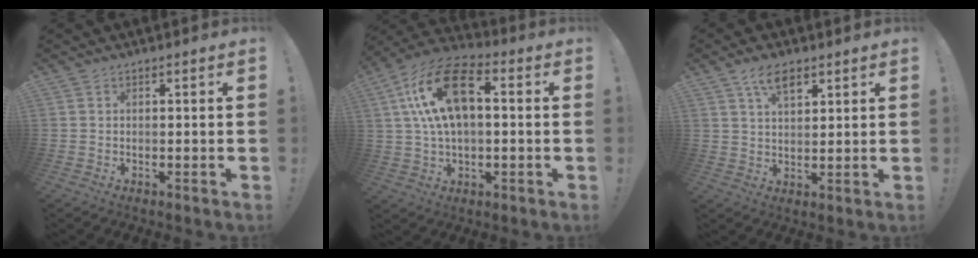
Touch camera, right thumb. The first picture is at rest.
{"total": 17.7, "force": [3.9, 10.1, 14.0], "torque": [-0.260, 0.013, 0.066]}
{"total": 7.3, "force": [4.4, 3.5, 4.7], "torque": [-0.075, -0.016, 0.078]}